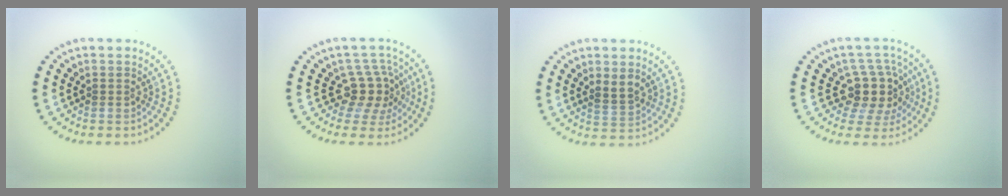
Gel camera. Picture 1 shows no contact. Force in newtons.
{"total": 3.5, "press": 2.7, "slide": 2.3}
{"total": 1.9, "press": 1.8, "slide": 0.6}
{"total": 4.1, "press": 3.4, "slide": 2.4}